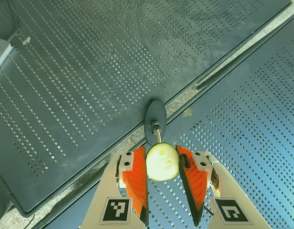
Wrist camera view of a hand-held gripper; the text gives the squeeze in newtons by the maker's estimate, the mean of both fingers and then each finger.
{"total": 8.0, "left": 7.9, "right": 8.1}